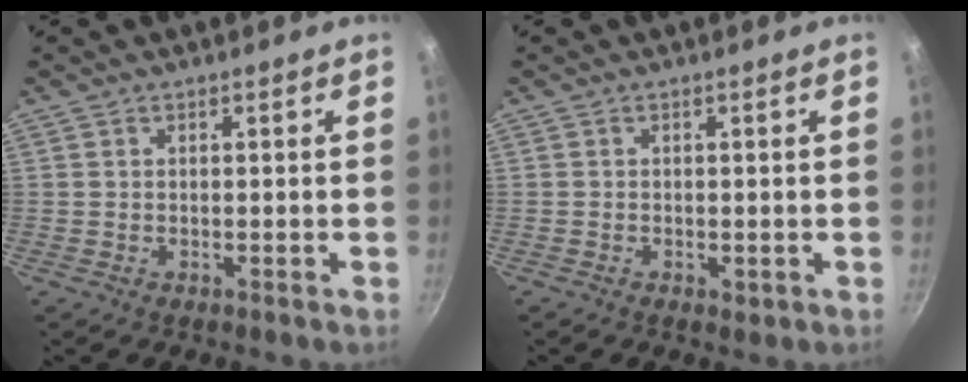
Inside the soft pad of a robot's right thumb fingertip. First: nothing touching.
{"total": 0.9, "force": [-0.3, 0.7, 0.6], "torque": [-0.008, -0.003, -0.004]}